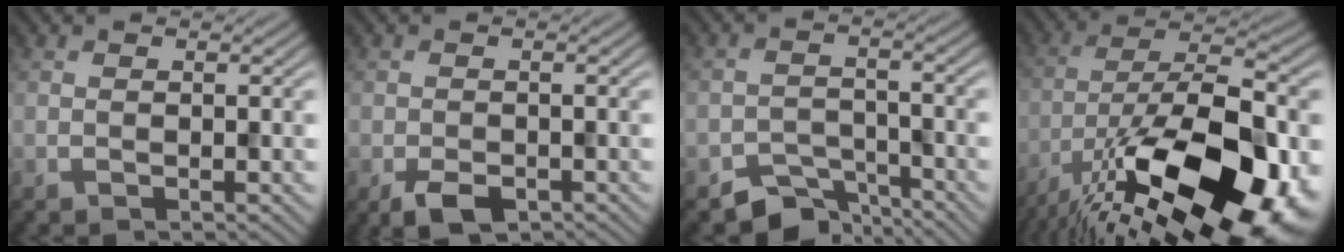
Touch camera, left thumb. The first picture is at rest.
{"total": 3.4, "force": [-2.0, 1.8, 2.0], "torque": [-0.037, -0.011, -0.035]}
{"total": 5.0, "force": [-4.2, 2.3, 1.4], "torque": [-0.016, -0.006, -0.079]}
{"total": 20.5, "force": [-11.1, 8.0, 15.2], "torque": [-0.261, -0.023, -0.178]}